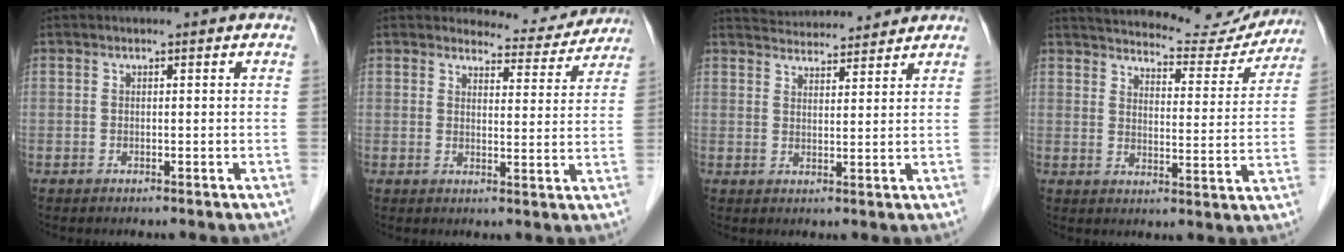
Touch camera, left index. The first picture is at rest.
{"total": 7.9, "force": [7.6, 2.0, 0.0], "torque": [0.008, -0.013, 0.085]}
{"total": 9.1, "force": [8.9, 1.1, 1.8], "torque": [-0.033, 0.021, 0.131]}
{"total": 18.3, "force": [17.2, 4.1, 4.4], "torque": [-0.048, -0.021, 0.211]}